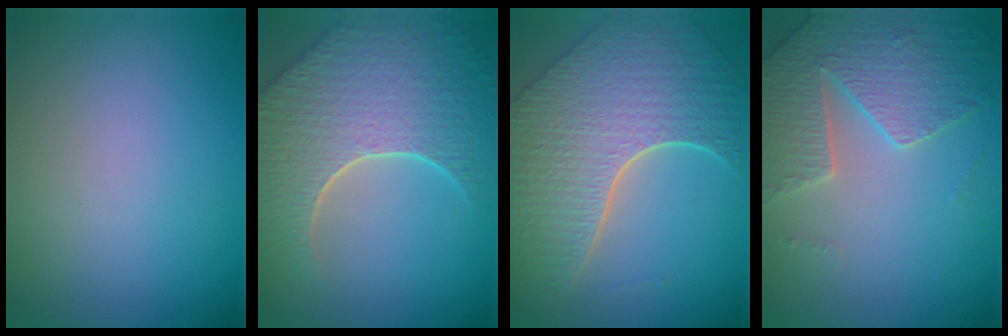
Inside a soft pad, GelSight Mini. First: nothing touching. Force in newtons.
{"total": 8.7, "press": 6.2, "slide": 6.2}
{"total": 8.3, "press": 5.9, "slide": 5.7}
{"total": 4.3, "press": 4.1, "slide": 1.1}